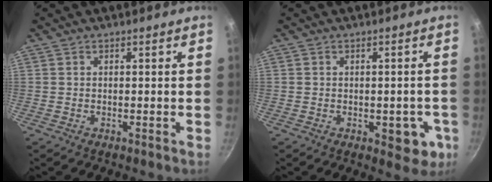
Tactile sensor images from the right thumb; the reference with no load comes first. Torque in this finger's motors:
{"motor_torque": [-0.15, -0.02, -0.10, 0.07, 0.02]}